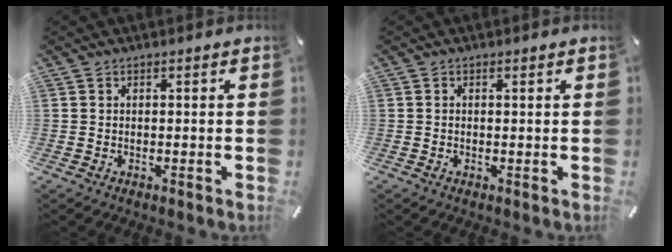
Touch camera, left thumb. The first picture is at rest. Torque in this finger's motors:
{"motor_torque": [0.44, 0.01, -0.11, 0.05, 0.00]}